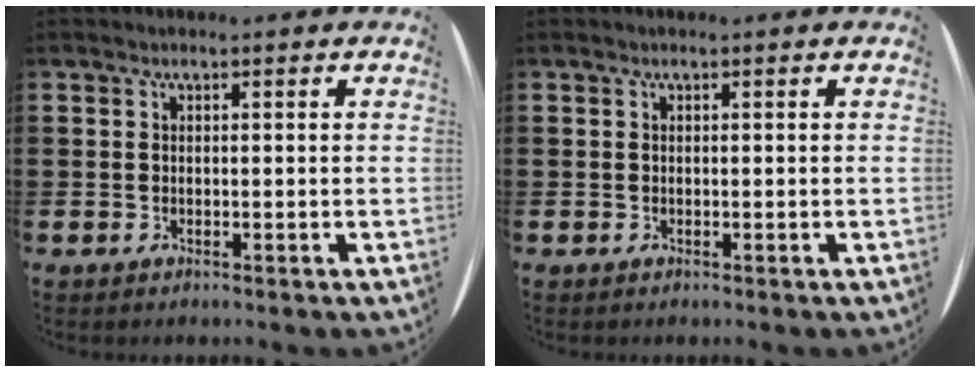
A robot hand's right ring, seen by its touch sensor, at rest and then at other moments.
{"total": 0.0}